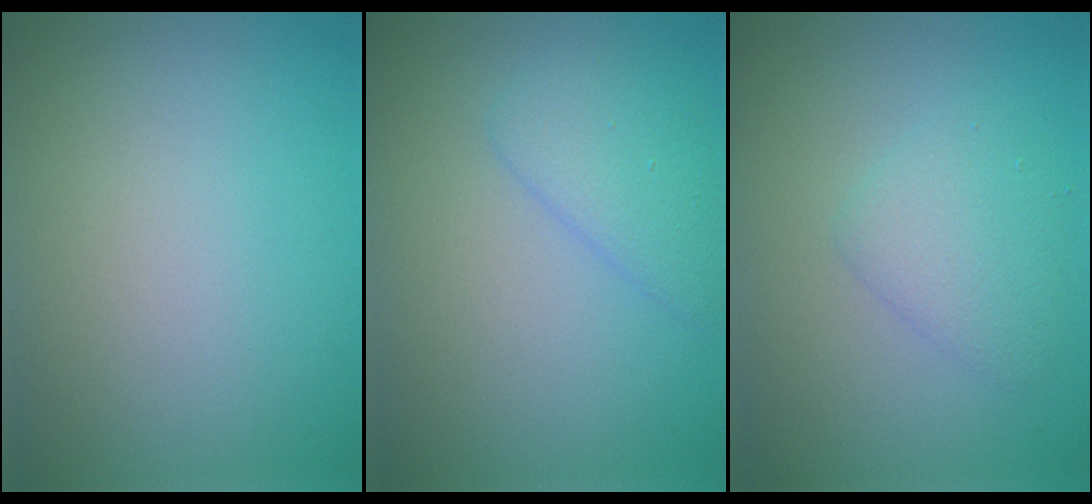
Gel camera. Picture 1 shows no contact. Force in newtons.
{"total": 2.8, "press": 2.8, "slide": 0.1}
{"total": 2.6, "press": 2.6, "slide": 0.1}